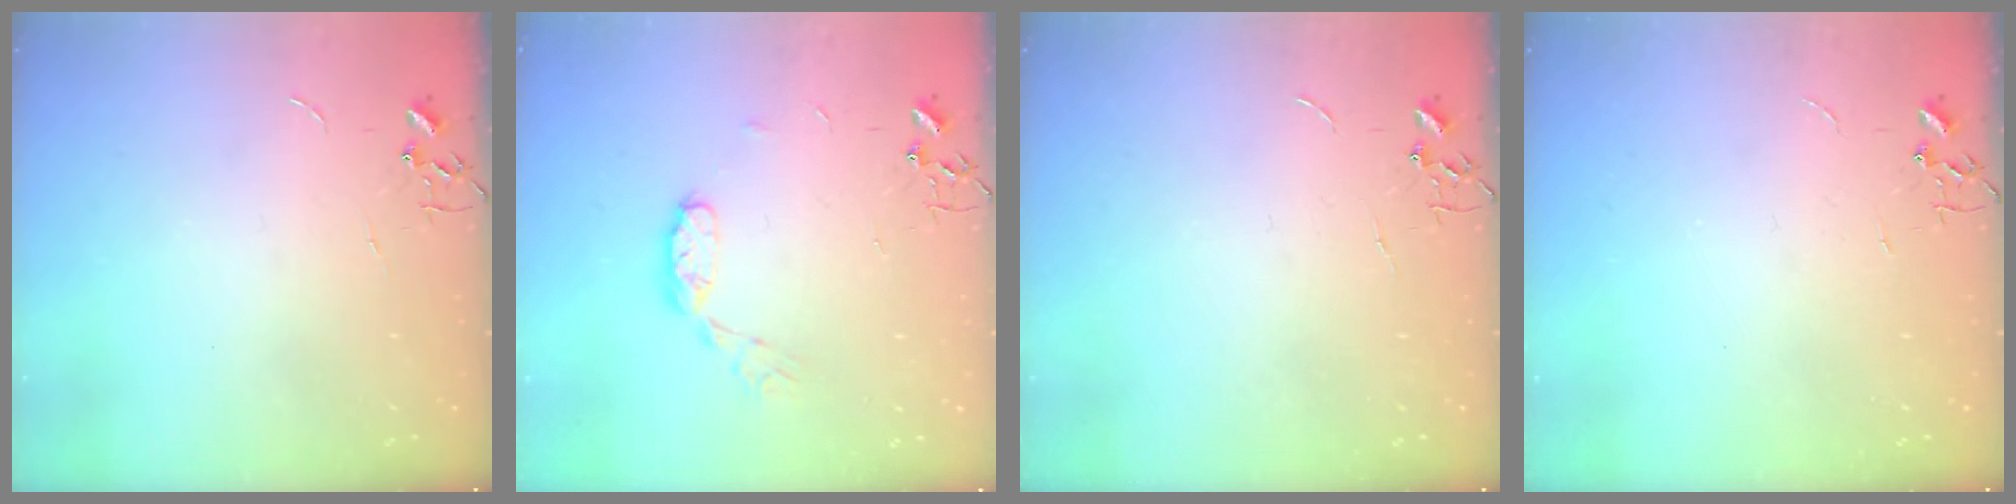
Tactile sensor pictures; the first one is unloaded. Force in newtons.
{"total": 7.3, "press": 7.3, "slide": 0.4}
{"total": 0.0}
{"total": 0.0}